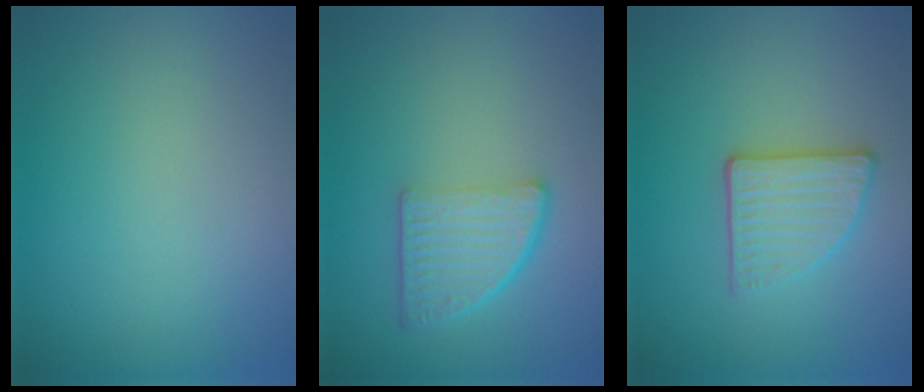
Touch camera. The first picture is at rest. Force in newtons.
{"total": 4.7, "press": 3.4, "slide": 3.2}
{"total": 3.4, "press": 3.0, "slide": 1.6}